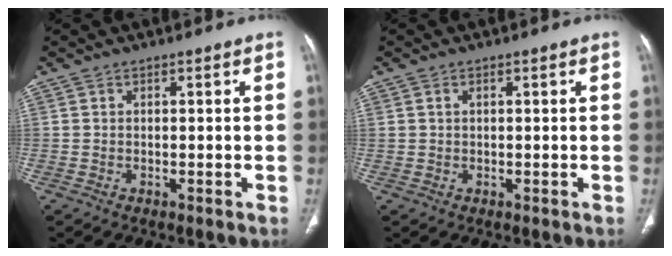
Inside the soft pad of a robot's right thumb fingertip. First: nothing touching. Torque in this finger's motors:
{"motor_torque": [-0.11, -0.02, -0.06, 0.51, -0.04]}